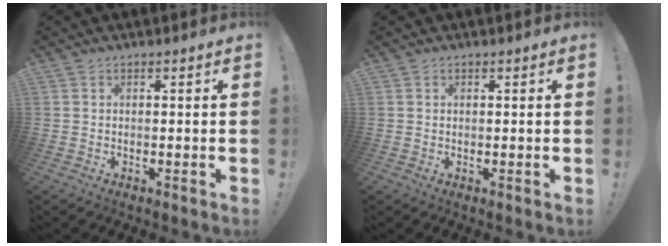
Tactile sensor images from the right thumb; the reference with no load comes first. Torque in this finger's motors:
{"motor_torque": [-0.08, 0.18, -0.20, 0.05, 0.04]}